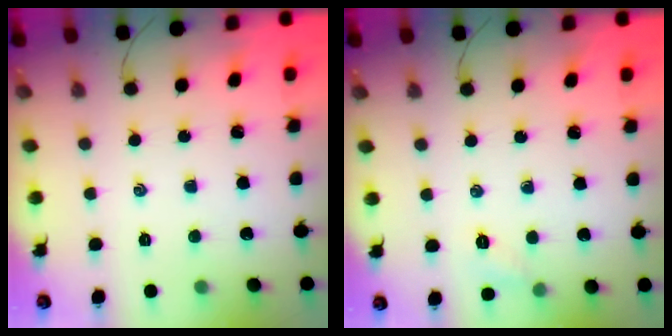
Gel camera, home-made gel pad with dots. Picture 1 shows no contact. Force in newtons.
{"total": 4.8, "press": 4.5, "slide": 1.4}